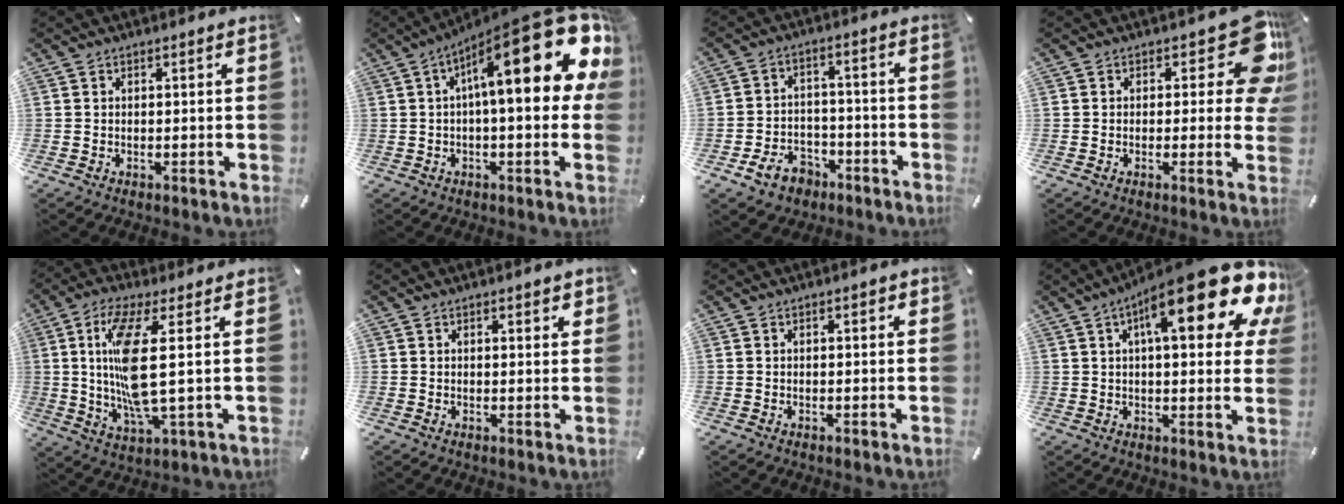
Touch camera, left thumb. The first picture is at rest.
{"total": 25.8, "force": [8.8, 7.7, 23.0], "torque": [-0.344, -0.072, 0.144]}
{"total": 8.2, "force": [-4.6, 6.1, 3.0], "torque": [-0.059, 0.041, -0.081]}
{"total": 12.6, "force": [5.1, 5.8, 10.0], "torque": [-0.107, -0.042, 0.090]}
{"total": 14.3, "force": [2.3, 3.1, 13.8], "torque": [-0.286, -0.022, 0.031]}
{"total": 1.0, "force": [0.8, 0.5, 0.4], "torque": [0.001, 0.000, 0.013]}
{"total": 0.8, "force": [0.2, 0.3, 0.7], "torque": [-0.014, 0.004, 0.003]}
{"total": 22.5, "force": [11.5, 6.6, 18.2], "torque": [-0.259, -0.070, 0.177]}